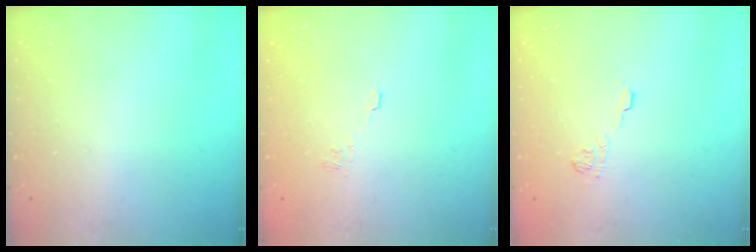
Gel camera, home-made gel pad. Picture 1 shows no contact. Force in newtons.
{"total": 6.5, "press": 6.4, "slide": 1.1}
{"total": 8.7, "press": 8.6, "slide": 1.3}